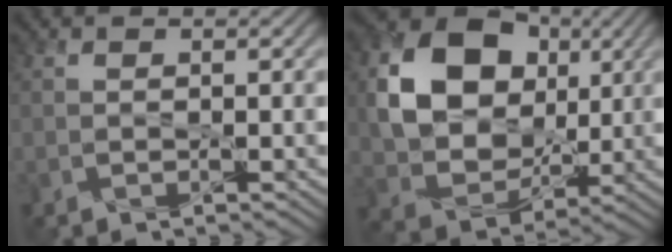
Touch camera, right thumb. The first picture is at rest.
{"total": 13.6, "force": [3.0, 10.5, 8.1], "torque": [-0.169, -0.001, 0.051]}